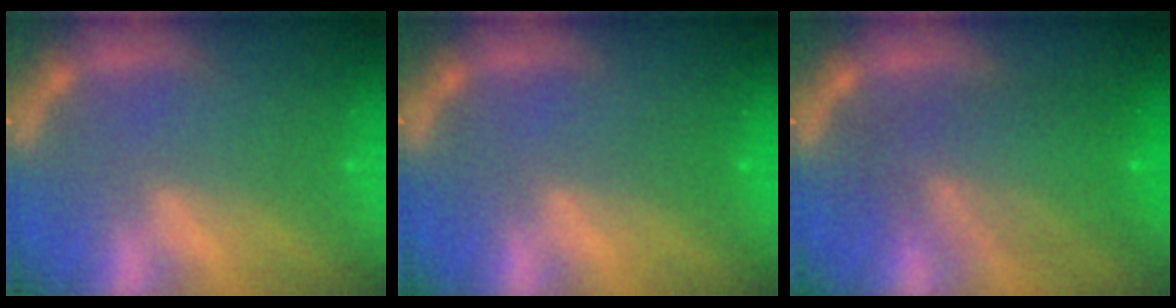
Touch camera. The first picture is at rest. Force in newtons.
{"total": 1.0}
{"total": 8.0}